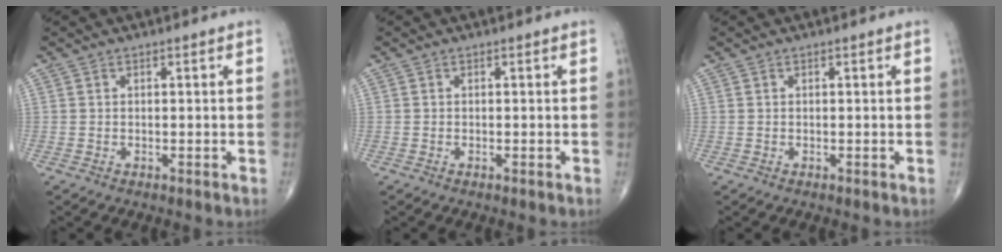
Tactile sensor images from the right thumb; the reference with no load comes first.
{"total": 0.0}
{"total": 0.0}